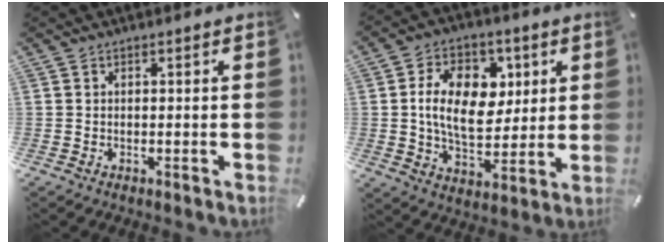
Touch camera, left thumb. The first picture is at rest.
{"total": 15.4, "force": [2.7, 10.4, 11.1], "torque": [-0.199, 0.013, 0.045]}